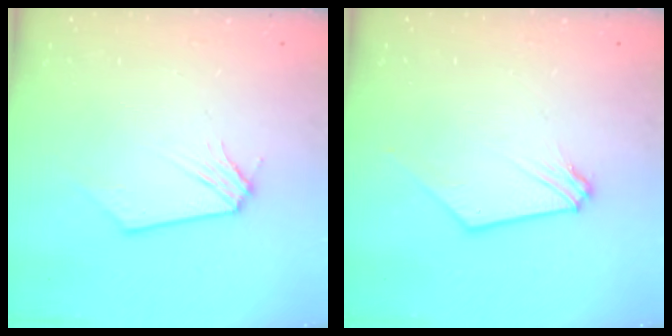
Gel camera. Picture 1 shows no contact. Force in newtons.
{"total": 0.7, "press": 0.7, "slide": 0.2}